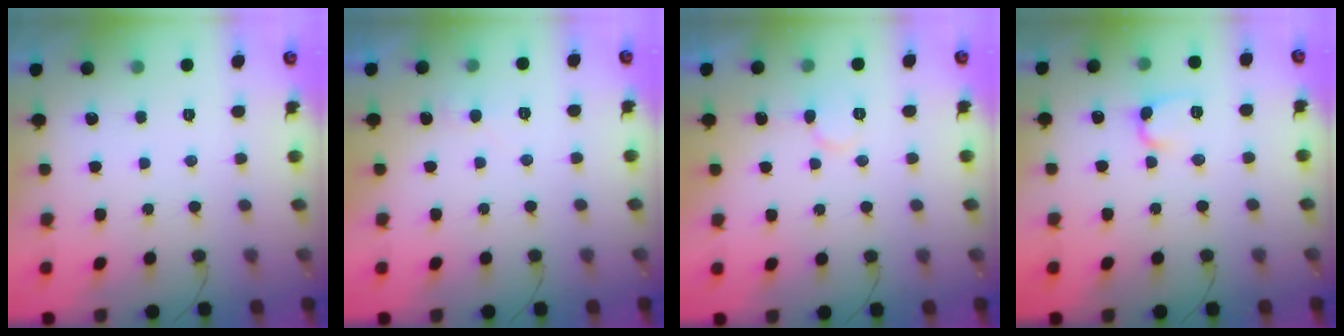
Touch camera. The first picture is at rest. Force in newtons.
{"total": 4.2, "press": 4.2, "slide": 0.4}
{"total": 7.0, "press": 7.0, "slide": 0.5}
{"total": 5.3, "press": 5.2, "slide": 0.6}